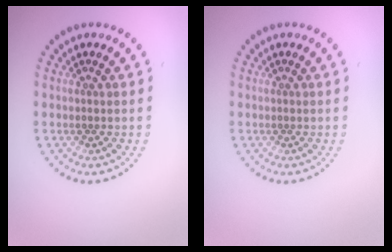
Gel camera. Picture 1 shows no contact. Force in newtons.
{"total": 0.0}